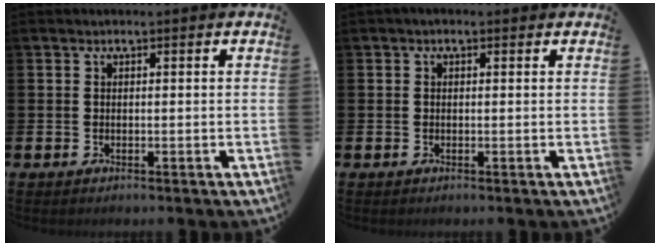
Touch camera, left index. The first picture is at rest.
{"total": 0.5, "force": [-0.1, 0.4, 0.3], "torque": [-0.001, 0.004, -0.005]}